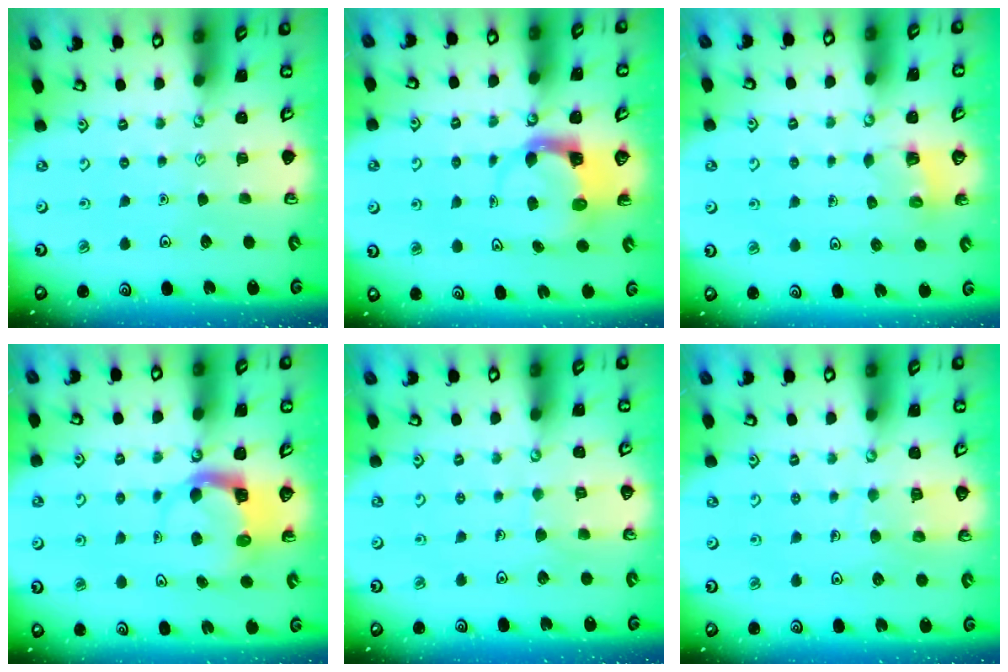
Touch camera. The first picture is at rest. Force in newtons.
{"total": 3.8, "press": 3.7, "slide": 0.5}
{"total": 2.6, "press": 2.6, "slide": 0.3}
{"total": 4.0, "press": 4.0, "slide": 0.3}
{"total": 4.6, "press": 4.6, "slide": 0.3}
{"total": 6.4, "press": 6.4, "slide": 0.4}